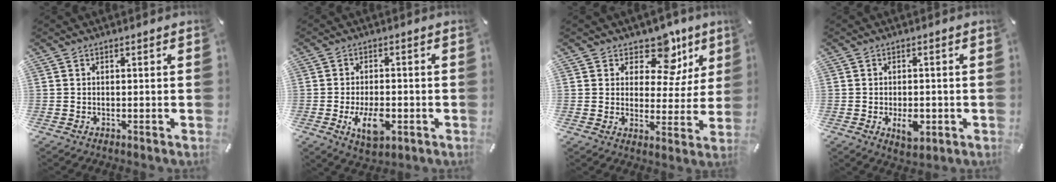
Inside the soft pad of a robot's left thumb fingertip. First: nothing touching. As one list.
[{"total": 8.2, "force": [-2.6, 4.4, 6.4], "torque": [-0.117, -0.003, -0.047]}, {"total": 11.4, "force": [7.6, 6.9, 5.0], "torque": [-0.070, -0.054, 0.135]}, {"total": 5.4, "force": [-1.5, 3.2, 4.1], "torque": [-0.076, -0.002, -0.027]}]